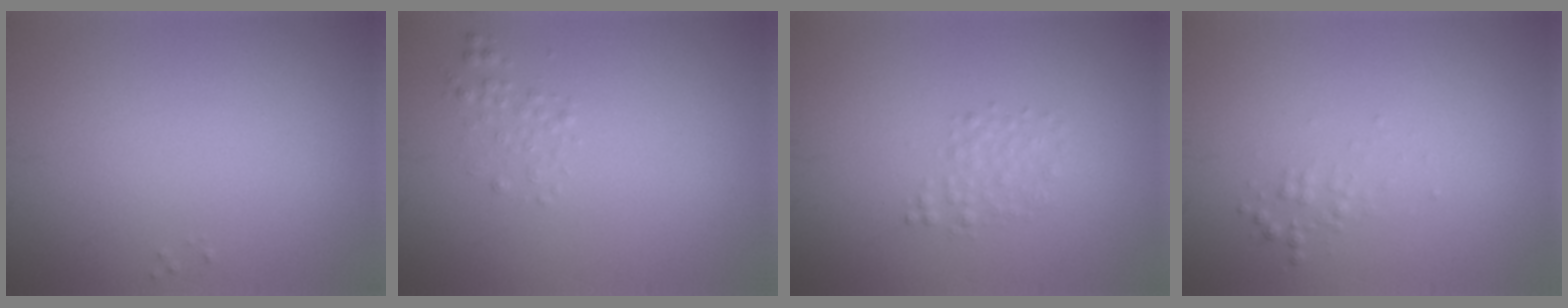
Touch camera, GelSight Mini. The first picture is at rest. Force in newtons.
{"total": 1.0, "press": 1.0, "slide": 0.1}
{"total": 1.5, "press": 1.5, "slide": 0.0}
{"total": 0.9, "press": 0.9, "slide": 0.0}